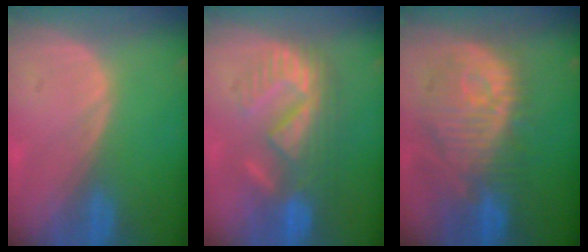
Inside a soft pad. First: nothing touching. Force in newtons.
{"total": 9.0, "press": 8.7, "slide": 2.2}
{"total": 12.2, "press": 10.9, "slide": 5.4}